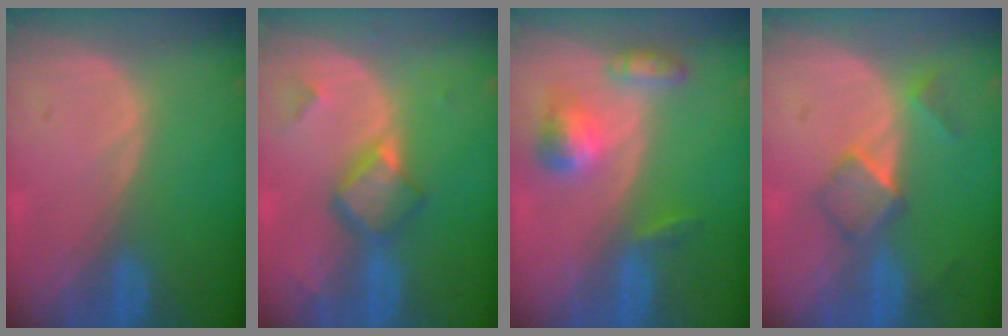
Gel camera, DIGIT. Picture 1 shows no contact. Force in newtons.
{"total": 5.7, "press": 4.9, "slide": 3.0}
{"total": 5.7, "press": 5.2, "slide": 2.4}
{"total": 5.0, "press": 4.4, "slide": 2.4}